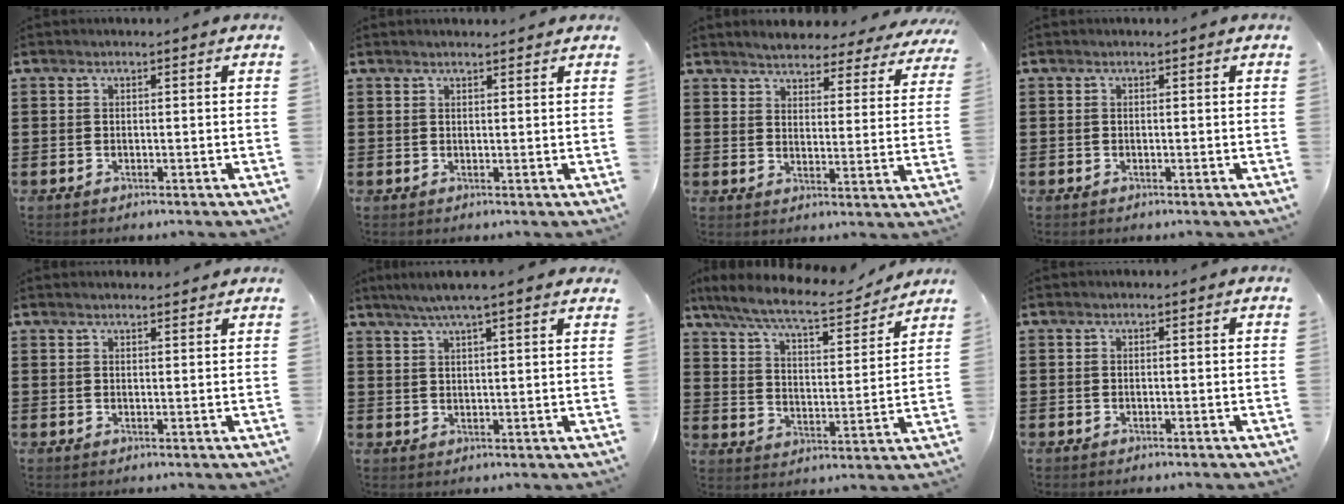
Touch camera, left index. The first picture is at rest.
{"total": 1.0, "force": [0.9, 0.0, 0.4], "torque": [-0.009, -0.001, 0.018]}
{"total": 4.2, "force": [4.2, 0.2, 0.5], "torque": [-0.034, -0.026, 0.070]}
{"total": 0.0}
{"total": 1.5, "force": [1.5, 0.1, 0.2], "torque": [-0.007, 0.002, 0.029]}
{"total": 4.4, "force": [3.6, -0.2, 2.7], "torque": [-0.061, -0.007, 0.062]}
{"total": 8.9, "force": [7.8, 0.6, 4.2], "torque": [-0.113, -0.041, 0.132]}
{"total": 0.0}